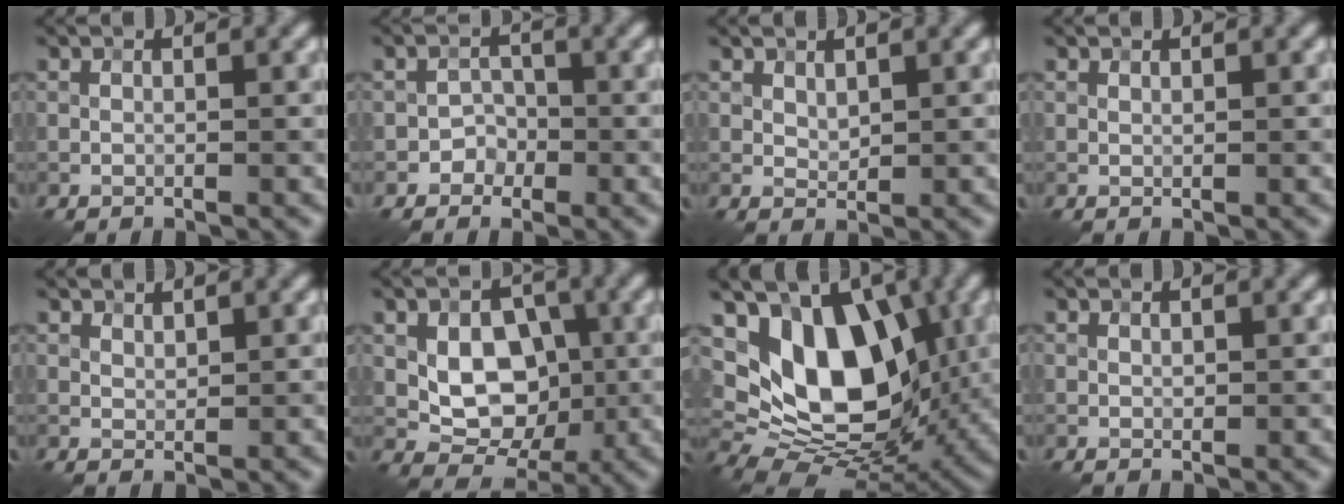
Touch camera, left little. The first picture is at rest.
{"total": 1.7, "force": [-0.9, 1.5, 0.2], "torque": [0.009, 0.009, -0.021]}
{"total": 1.1, "force": [0.7, 0.6, 0.5], "torque": [-0.012, -0.002, 0.018]}
{"total": 0.0}
{"total": 1.0, "force": [0.9, 0.3, 0.2], "torque": [-0.008, 0.000, 0.018]}
{"total": 6.8, "force": [-0.1, 4.9, 4.7], "torque": [-0.075, -0.002, 0.001]}
{"total": 12.6, "force": [2.8, 8.2, 9.1], "torque": [-0.132, -0.009, 0.046]}
{"total": 0.0}